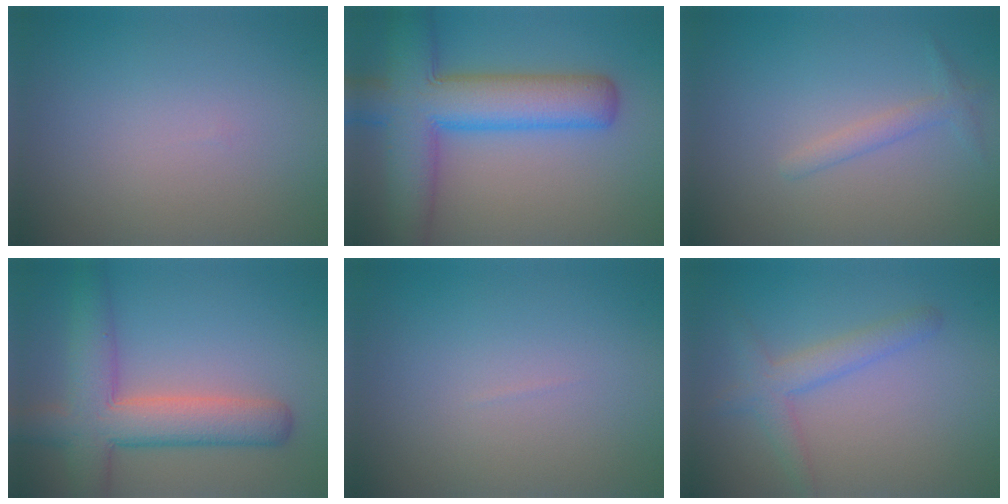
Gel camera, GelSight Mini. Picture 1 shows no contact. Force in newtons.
{"total": 9.8, "press": 9.8, "slide": 0.4}
{"total": 1.4, "press": 1.4, "slide": 0.1}
{"total": 7.3, "press": 7.3, "slide": 0.4}
{"total": 0.0}
{"total": 2.8, "press": 2.8, "slide": 0.2}